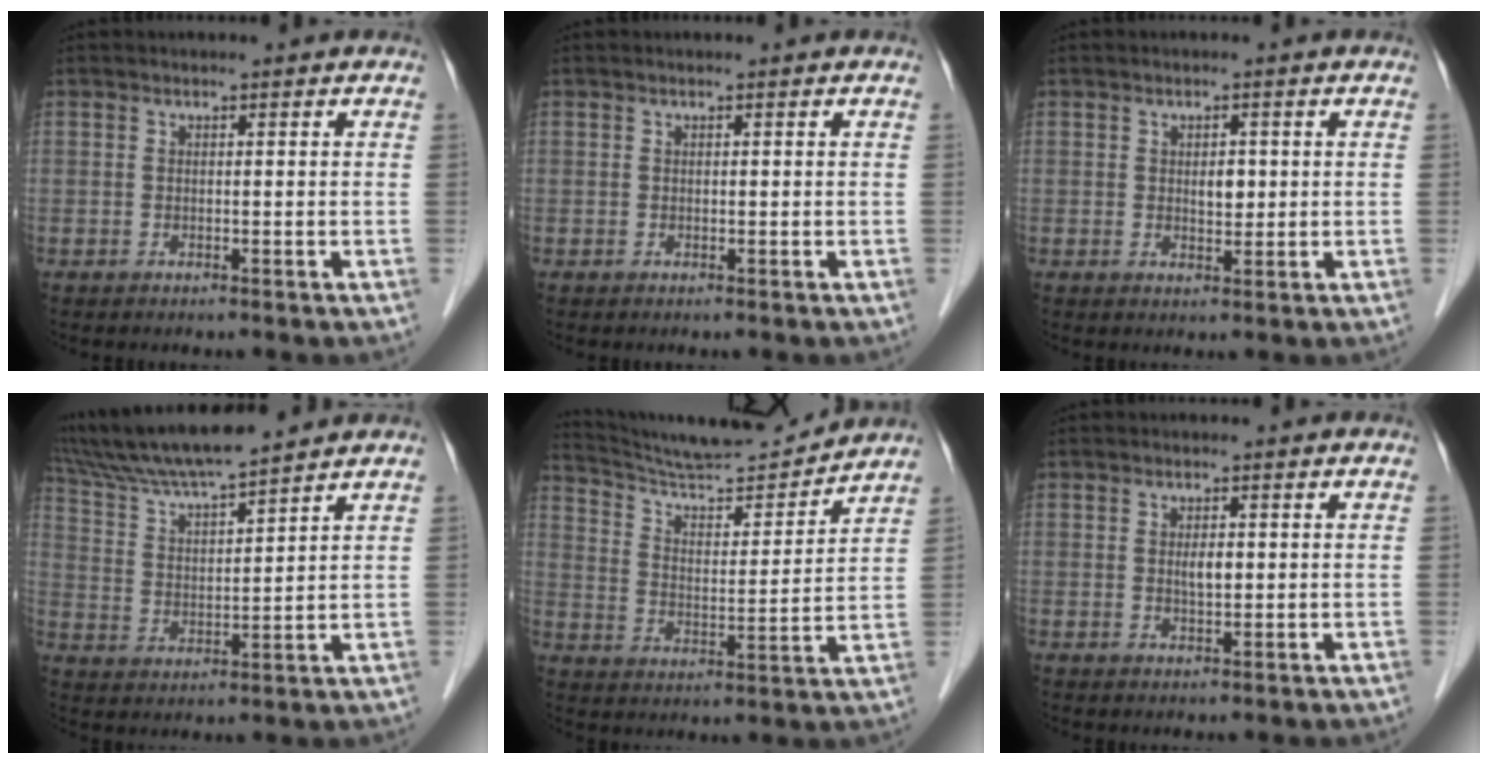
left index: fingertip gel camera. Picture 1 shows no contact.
{"total": 0.0}
{"total": 2.2, "force": [0.4, 1.3, 1.8], "torque": [-0.029, -0.001, 0.007]}
{"total": 12.6, "force": [11.3, 0.0, 5.6], "torque": [-0.111, 0.021, 0.208]}
{"total": 15.2, "force": [14.7, -0.1, 3.9], "torque": [-0.076, -0.004, 0.239]}
{"total": 2.0, "force": [0.3, 0.7, 1.8], "torque": [-0.034, -0.001, 0.006]}